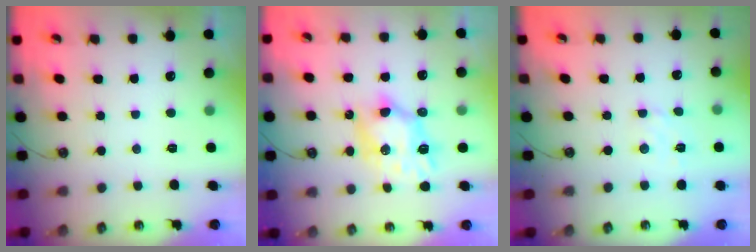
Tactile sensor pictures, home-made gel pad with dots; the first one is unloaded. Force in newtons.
{"total": 9.8, "press": 9.8, "slide": 0.8}
{"total": 3.0, "press": 3.0, "slide": 0.5}